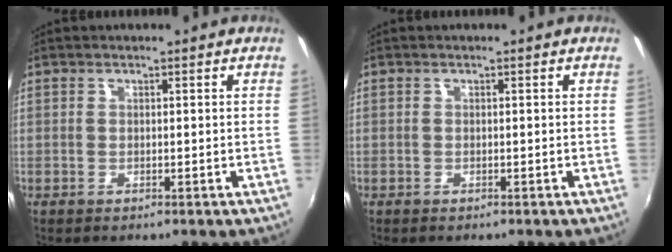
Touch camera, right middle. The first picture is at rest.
{"total": 0.0}